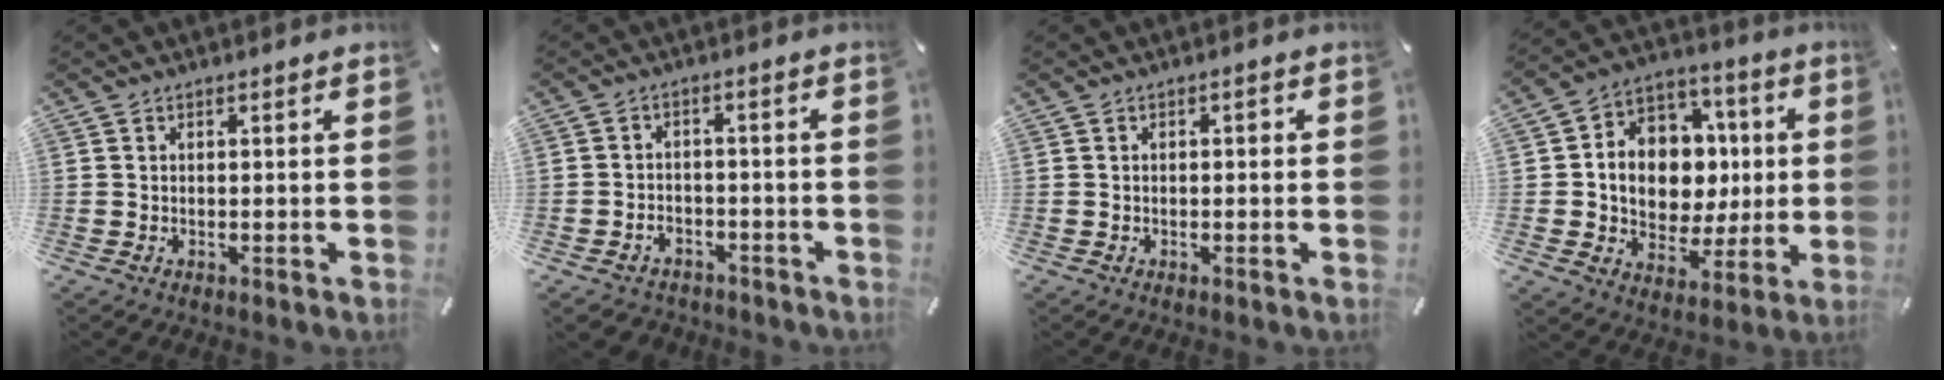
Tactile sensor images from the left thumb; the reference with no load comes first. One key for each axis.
{"total": 3.8, "fx": -2.2, "fy": 2.9, "fz": 1.1, "tx": -0.025, "ty": 0.007, "tz": -0.044}
{"total": 1.1, "fx": -0.2, "fy": 0.7, "fz": 0.9, "tx": -0.019, "ty": 0.005, "tz": -0.005}
{"total": 12.8, "fx": -0.2, "fy": 11.3, "fz": 5.9, "tx": -0.104, "ty": -0.006, "tz": 0.008}